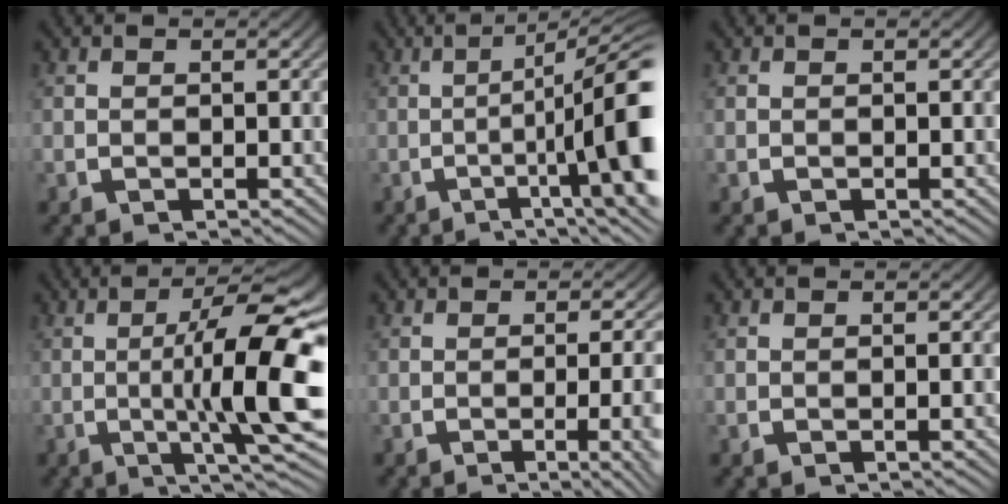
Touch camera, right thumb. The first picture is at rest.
{"total": 10.2, "force": [-1.5, 3.9, 9.3], "torque": [-0.152, -0.024, -0.019]}
{"total": 0.0}
{"total": 11.6, "force": [0.0, 3.3, 11.1], "torque": [-0.171, -0.008, 0.000]}
{"total": 4.6, "force": [-2.0, 1.0, 4.1], "torque": [-0.058, -0.001, -0.030]}
{"total": 0.0}